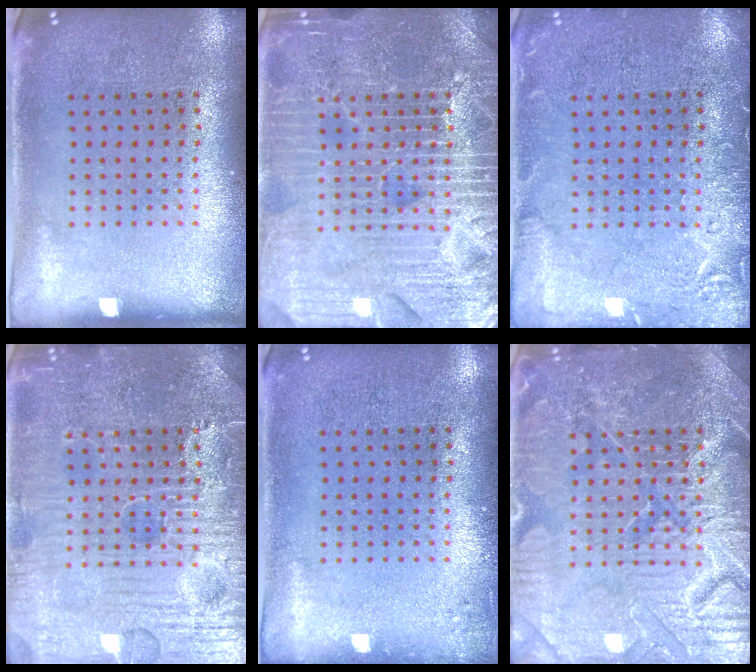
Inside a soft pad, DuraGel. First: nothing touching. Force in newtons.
{"total": 7.2, "press": 7.2, "slide": 0.9}
{"total": 2.9, "press": 2.9, "slide": 0.4}
{"total": 5.2, "press": 5.1, "slide": 0.6}
{"total": 0.8, "press": 0.8, "slide": 0.2}
{"total": 7.4, "press": 7.3, "slide": 1.0}